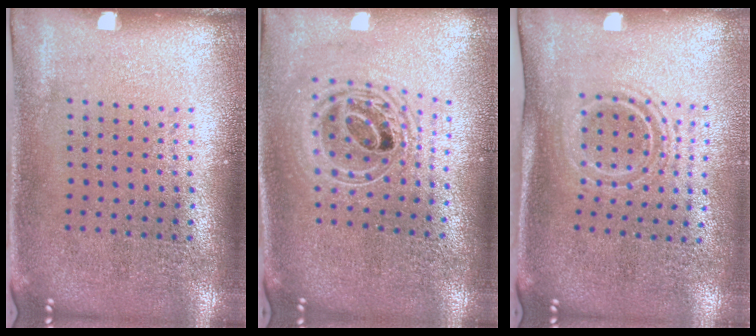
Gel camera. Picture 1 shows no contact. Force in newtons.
{"total": 2.1, "press": 1.6, "slide": 1.3}
{"total": 1.6, "press": 1.2, "slide": 1.1}